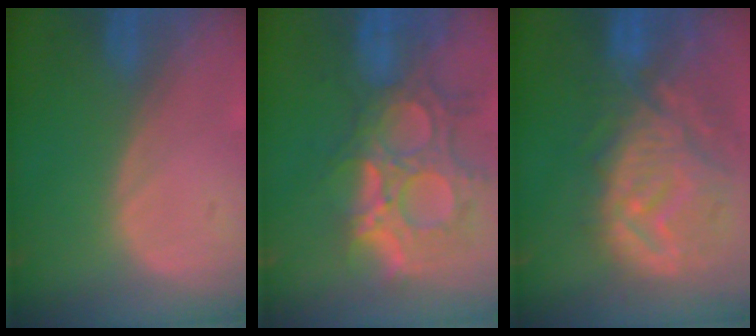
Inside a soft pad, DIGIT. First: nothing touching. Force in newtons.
{"total": 13.3, "press": 11.4, "slide": 6.9}
{"total": 12.4, "press": 11.0, "slide": 5.6}